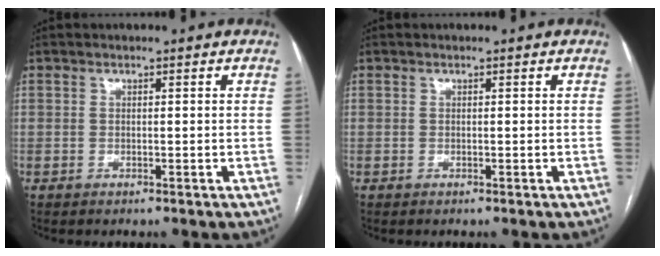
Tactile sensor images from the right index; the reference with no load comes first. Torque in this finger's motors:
{"motor_torque": [0.10, 0.21, -0.03, 0.00]}